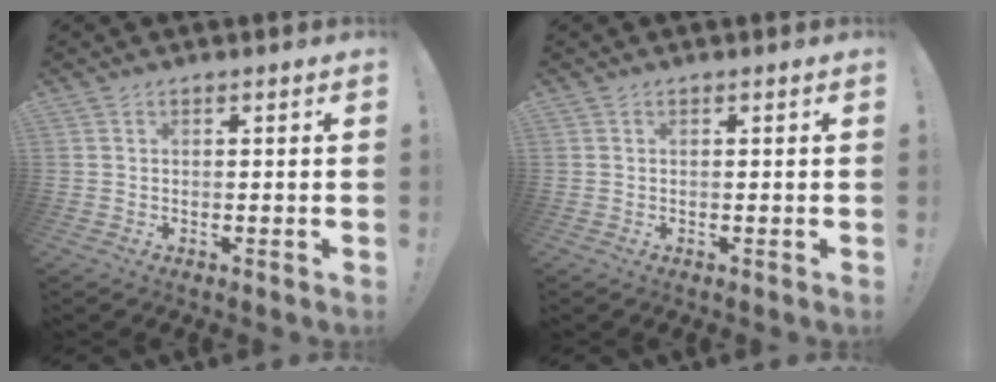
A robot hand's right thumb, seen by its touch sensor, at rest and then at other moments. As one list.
[{"total": 0.0}]